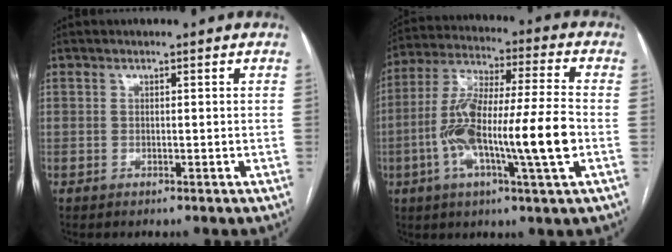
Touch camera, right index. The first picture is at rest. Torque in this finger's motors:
{"motor_torque": [1.76, -0.38, 0.64, 0.21]}